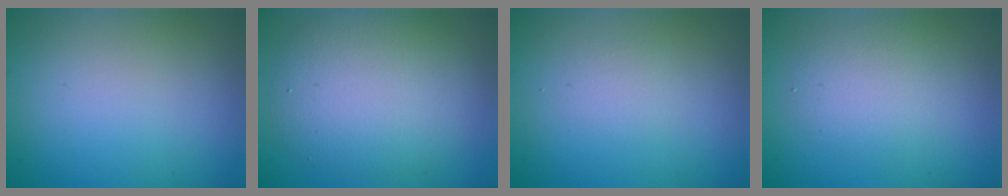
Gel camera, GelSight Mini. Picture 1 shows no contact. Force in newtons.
{"total": 5.9, "press": 5.8, "slide": 0.7}
{"total": 0.9, "press": 0.9, "slide": 0.0}
{"total": 2.7, "press": 2.7, "slide": 0.0}